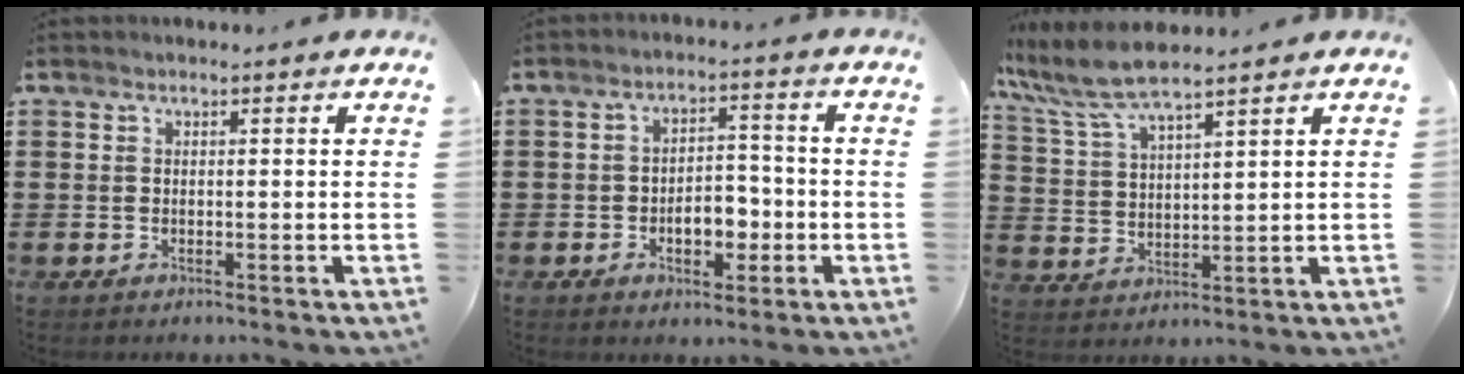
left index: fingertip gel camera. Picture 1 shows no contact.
{"total": 5.7, "force": [-1.9, 3.5, 4.1], "torque": [-0.068, 0.008, -0.037]}
{"total": 7.2, "force": [6.1, 0.8, 3.7], "torque": [-0.093, -0.018, 0.109]}